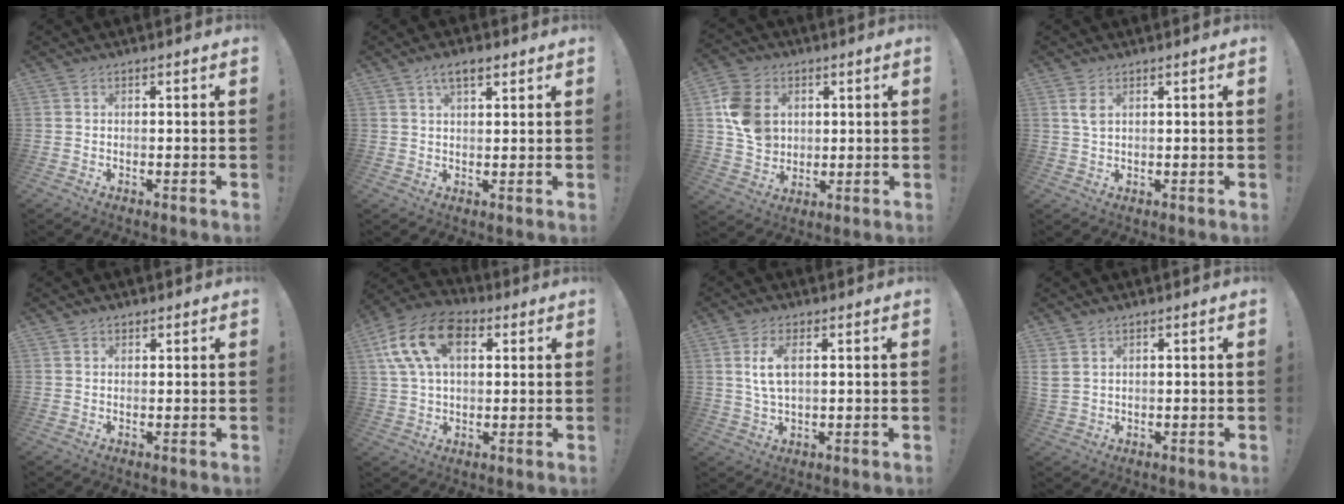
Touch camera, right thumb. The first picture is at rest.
{"total": 5.3, "force": [3.0, 2.4, 3.7], "torque": [-0.056, -0.006, 0.052]}
{"total": 13.7, "force": [3.0, 11.2, 7.3], "torque": [-0.127, -0.001, 0.065]}
{"total": 3.0, "force": [1.3, 1.3, 2.3], "torque": [-0.040, -0.001, 0.021]}
{"total": 1.0, "force": [0.7, 0.6, 0.2], "torque": [0.000, -0.002, 0.014]}
{"total": 17.3, "force": [6.4, 11.0, 11.8], "torque": [-0.224, -0.010, 0.116]}
{"total": 6.7, "force": [1.8, 3.1, 5.6], "torque": [-0.107, -0.007, 0.027]}
{"total": 3.0, "force": [1.5, 2.0, 1.6], "torque": [-0.026, -0.003, 0.029]}